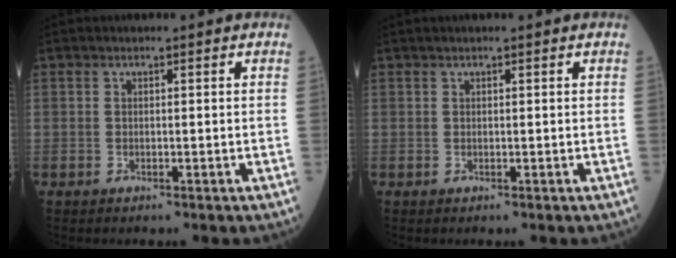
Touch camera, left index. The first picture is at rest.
{"total": 0.7, "force": [0.6, -0.1, 0.4], "torque": [-0.008, 0.013, 0.014]}